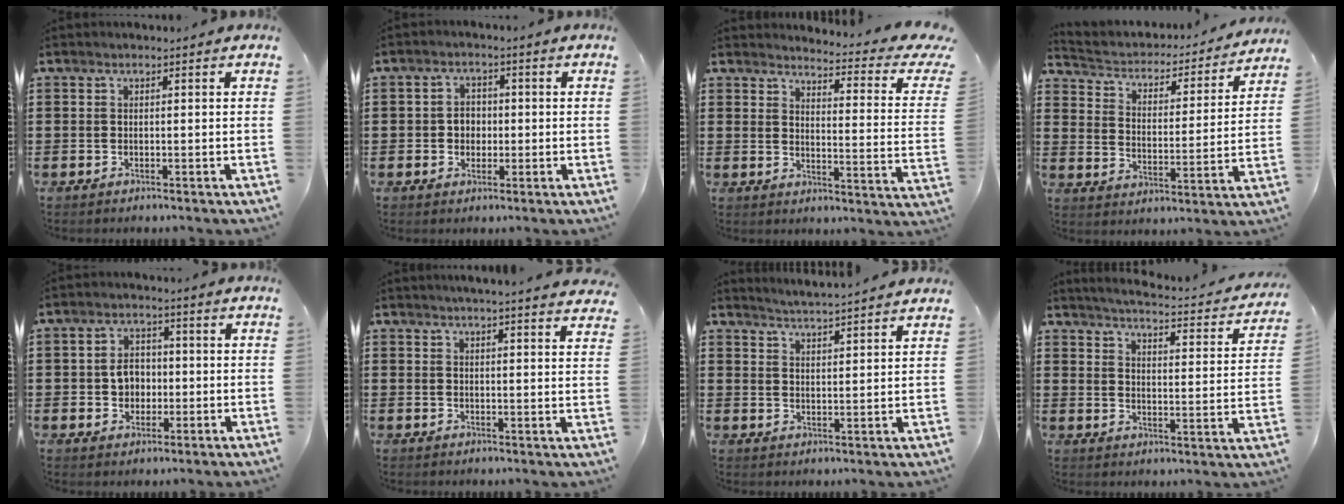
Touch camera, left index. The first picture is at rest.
{"total": 3.0, "force": [-0.3, 2.6, 1.4], "torque": [-0.036, 0.006, -0.010]}
{"total": 3.5, "force": [3.1, -0.1, 1.7], "torque": [-0.037, -0.034, 0.043]}
{"total": 2.7, "force": [2.4, 1.0, 0.5], "torque": [-0.029, -0.024, 0.030]}
{"total": 4.3, "force": [-0.3, 3.5, 2.4], "torque": [-0.048, 0.008, -0.011]}
{"total": 3.0, "force": [2.9, -0.6, 0.6], "torque": [-0.020, -0.010, 0.054]}
{"total": 3.6, "force": [3.5, -0.8, 0.1], "torque": [-0.013, -0.019, 0.061]}
{"total": 3.2, "force": [3.0, -0.4, 1.1], "torque": [-0.042, -0.032, 0.041]}